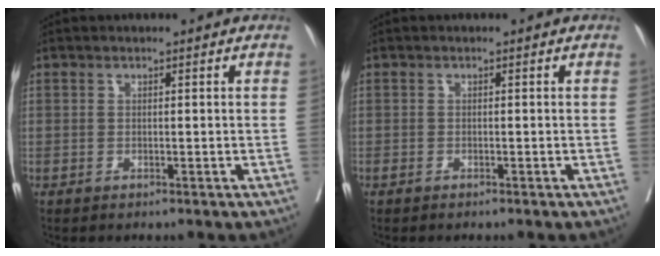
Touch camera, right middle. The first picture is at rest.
{"total": 0.6, "force": [-0.6, 0.1, 0.3], "torque": [-0.008, -0.002, -0.009]}